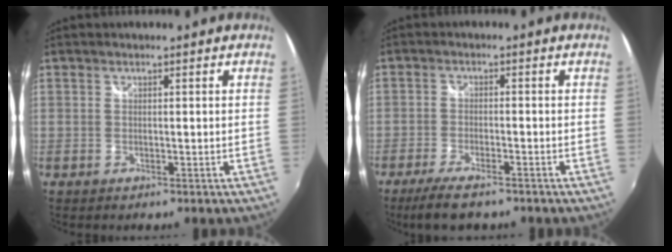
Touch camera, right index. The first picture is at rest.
{"total": 7.4, "force": [-5.7, 1.7, 4.3], "torque": [-0.106, -0.019, -0.103]}